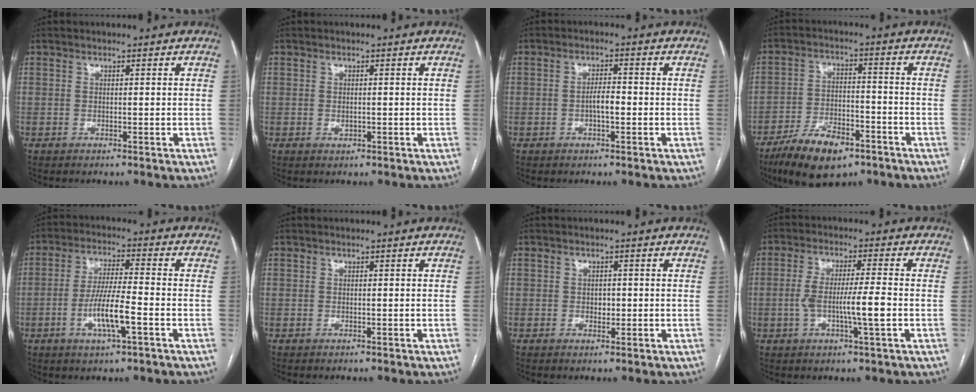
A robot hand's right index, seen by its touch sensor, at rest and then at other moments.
{"total": 0.9, "force": [-0.1, 0.6, 0.6], "torque": [-0.011, -0.001, 0.000]}
{"total": 2.9, "force": [-0.7, 0.8, 2.7], "torque": [-0.045, 0.005, -0.012]}
{"total": 11.5, "force": [-7.6, 4.6, 7.4], "torque": [-0.133, -0.005, -0.128]}
{"total": 8.1, "force": [-2.8, 0.8, 7.6], "torque": [-0.146, -0.003, -0.051]}
{"total": 0.0}
{"total": 1.5, "force": [-0.1, 1.2, 1.0], "torque": [-0.012, 0.002, 0.002]}
{"total": 7.4, "force": [-1.5, 0.1, 7.2], "torque": [-0.136, 0.003, -0.027]}